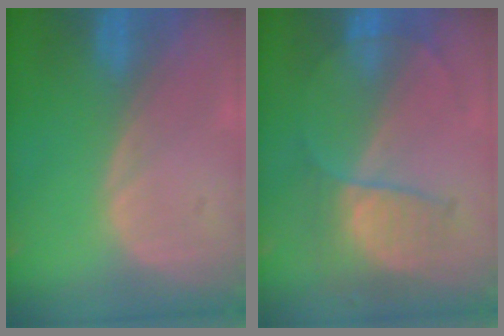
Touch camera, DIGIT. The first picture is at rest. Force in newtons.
{"total": 7.3, "press": 6.2, "slide": 3.9}